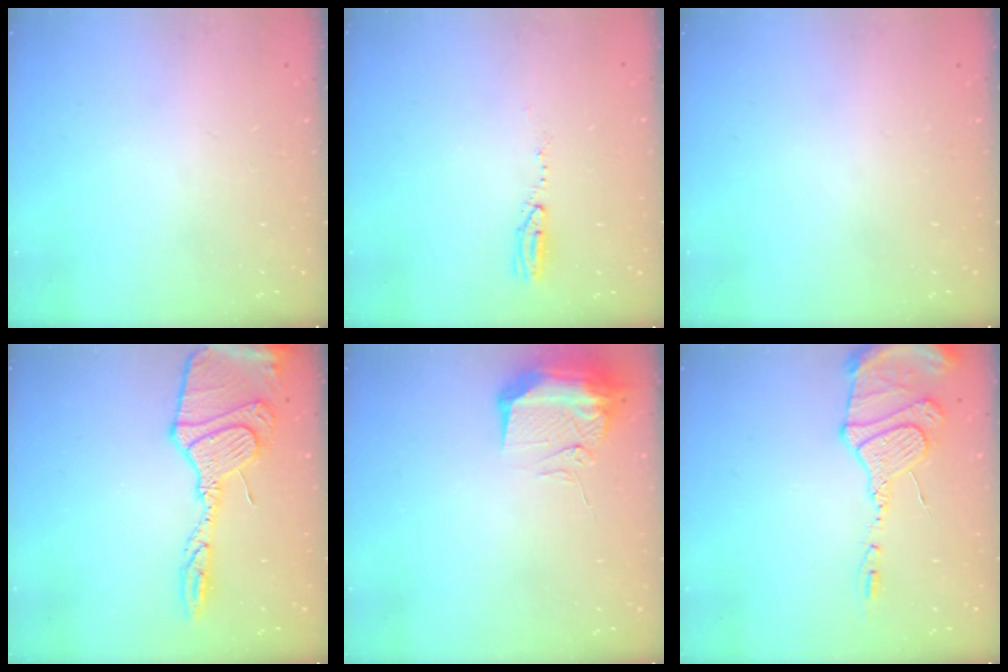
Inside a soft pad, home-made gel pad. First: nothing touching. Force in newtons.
{"total": 3.9, "press": 3.2, "slide": 2.2}
{"total": 0.0}
{"total": 17.9, "press": 17.8, "slide": 1.4}
{"total": 13.0, "press": 11.5, "slide": 6.2}
{"total": 18.1, "press": 17.8, "slide": 3.3}